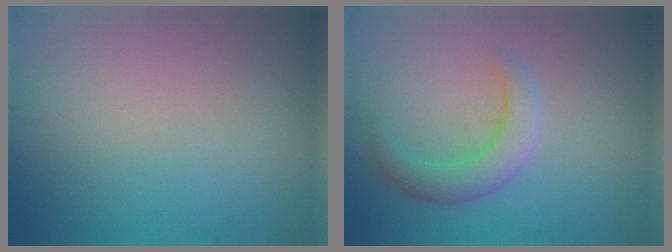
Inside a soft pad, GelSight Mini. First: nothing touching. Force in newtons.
{"total": 3.3, "press": 3.3, "slide": 0.3}